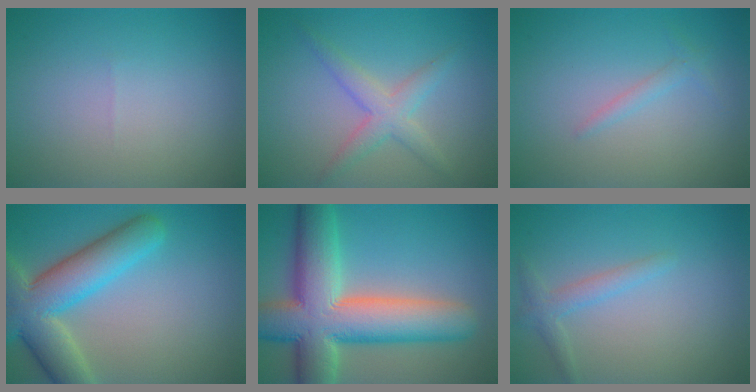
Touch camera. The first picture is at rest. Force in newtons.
{"total": 2.9, "press": 2.9, "slide": 0.1}
{"total": 0.9, "press": 0.9, "slide": 0.1}
{"total": 8.7, "press": 8.7, "slide": 0.6}
{"total": 12.8, "press": 12.8, "slide": 0.9}
{"total": 1.8, "press": 1.8, "slide": 0.1}